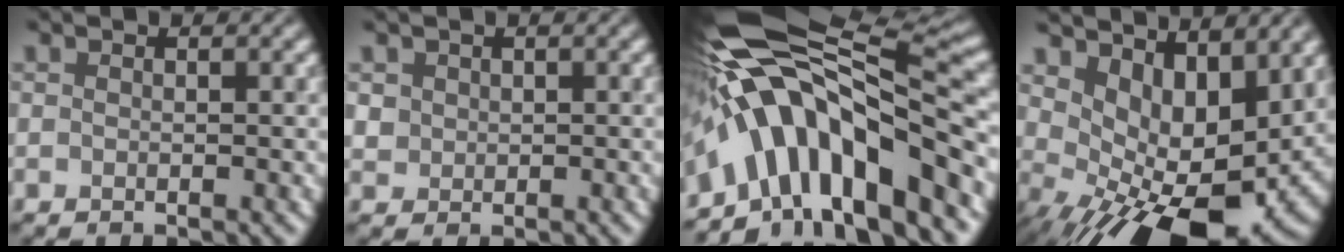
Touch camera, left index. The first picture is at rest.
{"total": 1.1, "force": [0.4, 1.0, 0.2], "torque": [-0.003, -0.004, 0.011]}
{"total": 13.5, "force": [-4.8, 4.9, 11.6], "torque": [-0.173, 0.023, -0.081]}
{"total": 12.7, "force": [0.9, 6.7, 10.7], "torque": [-0.140, -0.028, 0.039]}